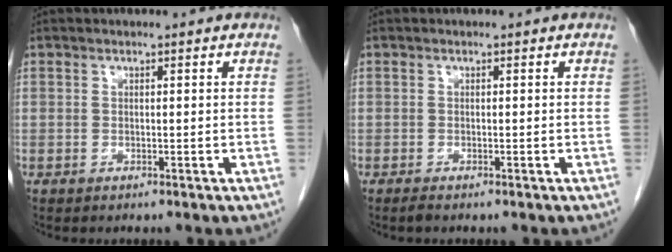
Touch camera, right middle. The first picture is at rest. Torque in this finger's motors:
{"motor_torque": [-0.43, -0.05, 0.00, 0.00]}